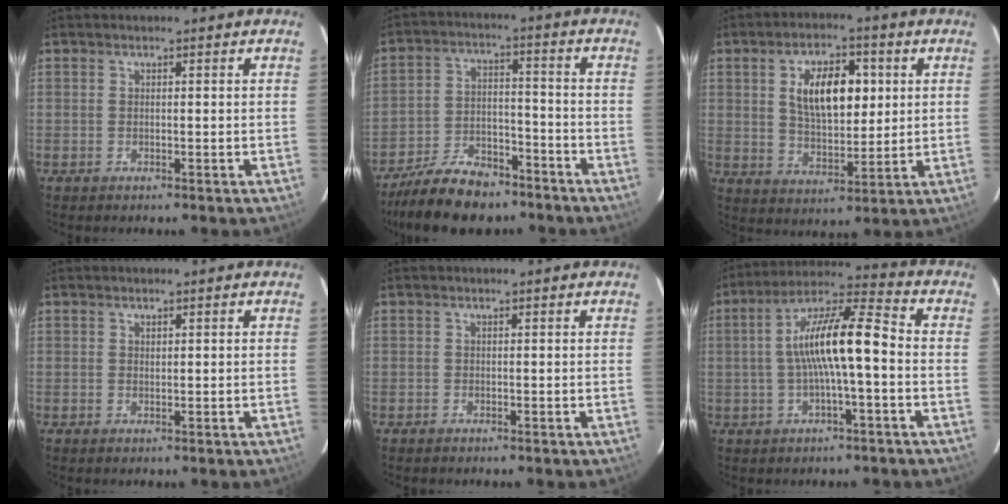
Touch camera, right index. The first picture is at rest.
{"total": 15.0, "force": [-11.9, 6.3, 6.7], "torque": [-0.149, 0.004, -0.192]}
{"total": 11.8, "force": [3.1, 5.9, 9.8], "torque": [-0.167, 0.014, 0.059]}
{"total": 0.6, "force": [0.5, 0.3, 0.2], "torque": [-0.003, 0.001, 0.009]}
{"total": 0.0}
{"total": 12.5, "force": [-1.1, 2.1, 12.3], "torque": [-0.221, 0.024, -0.020]}